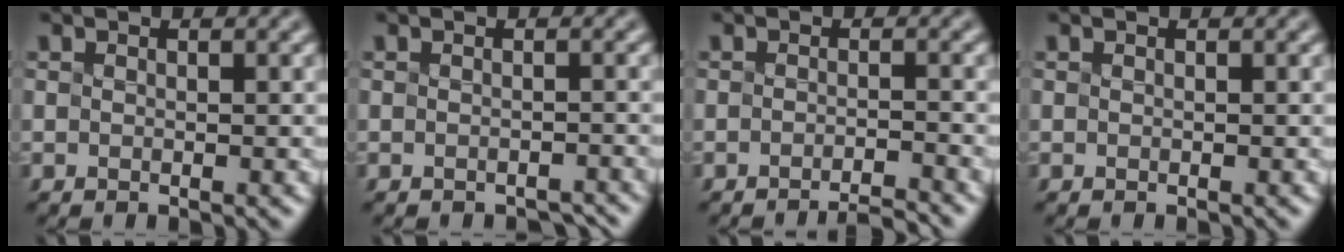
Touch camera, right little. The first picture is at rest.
{"total": 1.1, "force": [-1.1, 0.2, 0.3], "torque": [-0.002, 0.000, -0.013]}
{"total": 2.7, "force": [-2.4, 0.3, 1.2], "torque": [-0.007, 0.000, -0.042]}
{"total": 0.0}